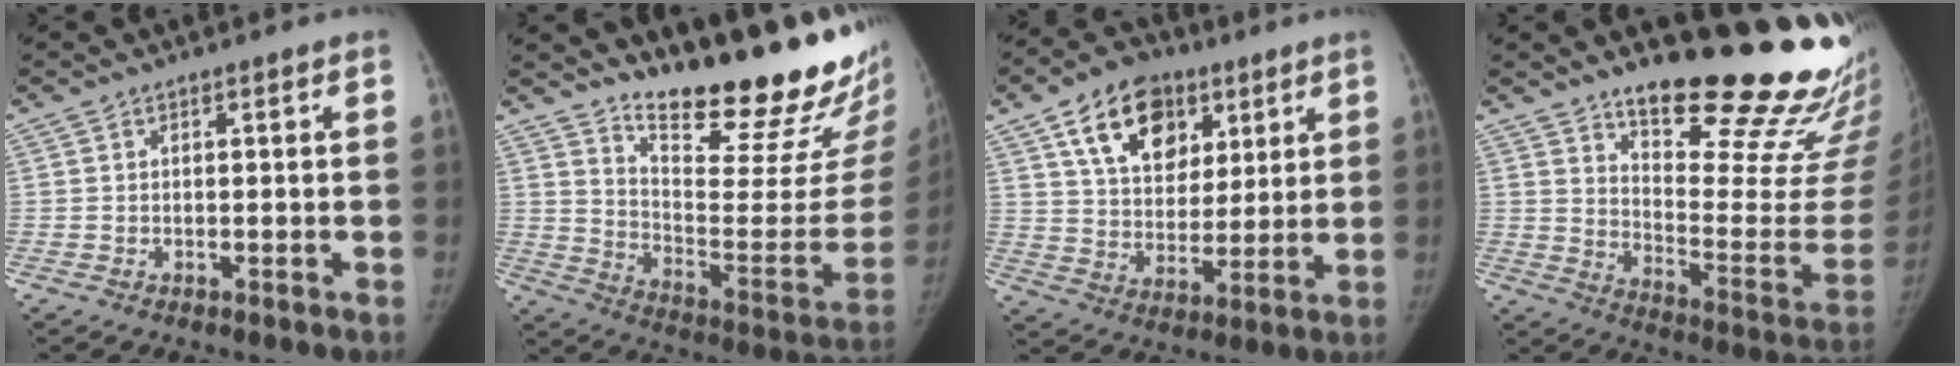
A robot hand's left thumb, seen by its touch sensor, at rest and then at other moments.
{"total": 25.9, "force": [21.4, 5.2, 13.5], "torque": [-0.166, -0.176, 0.302]}
{"total": 16.1, "force": [7.8, 10.9, 8.8], "torque": [-0.108, -0.021, 0.134]}
{"total": 25.2, "force": [19.3, 6.7, 14.8], "torque": [-0.169, -0.155, 0.267]}